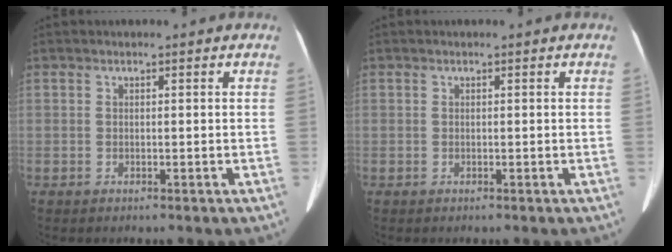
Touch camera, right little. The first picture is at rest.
{"total": 0.0}